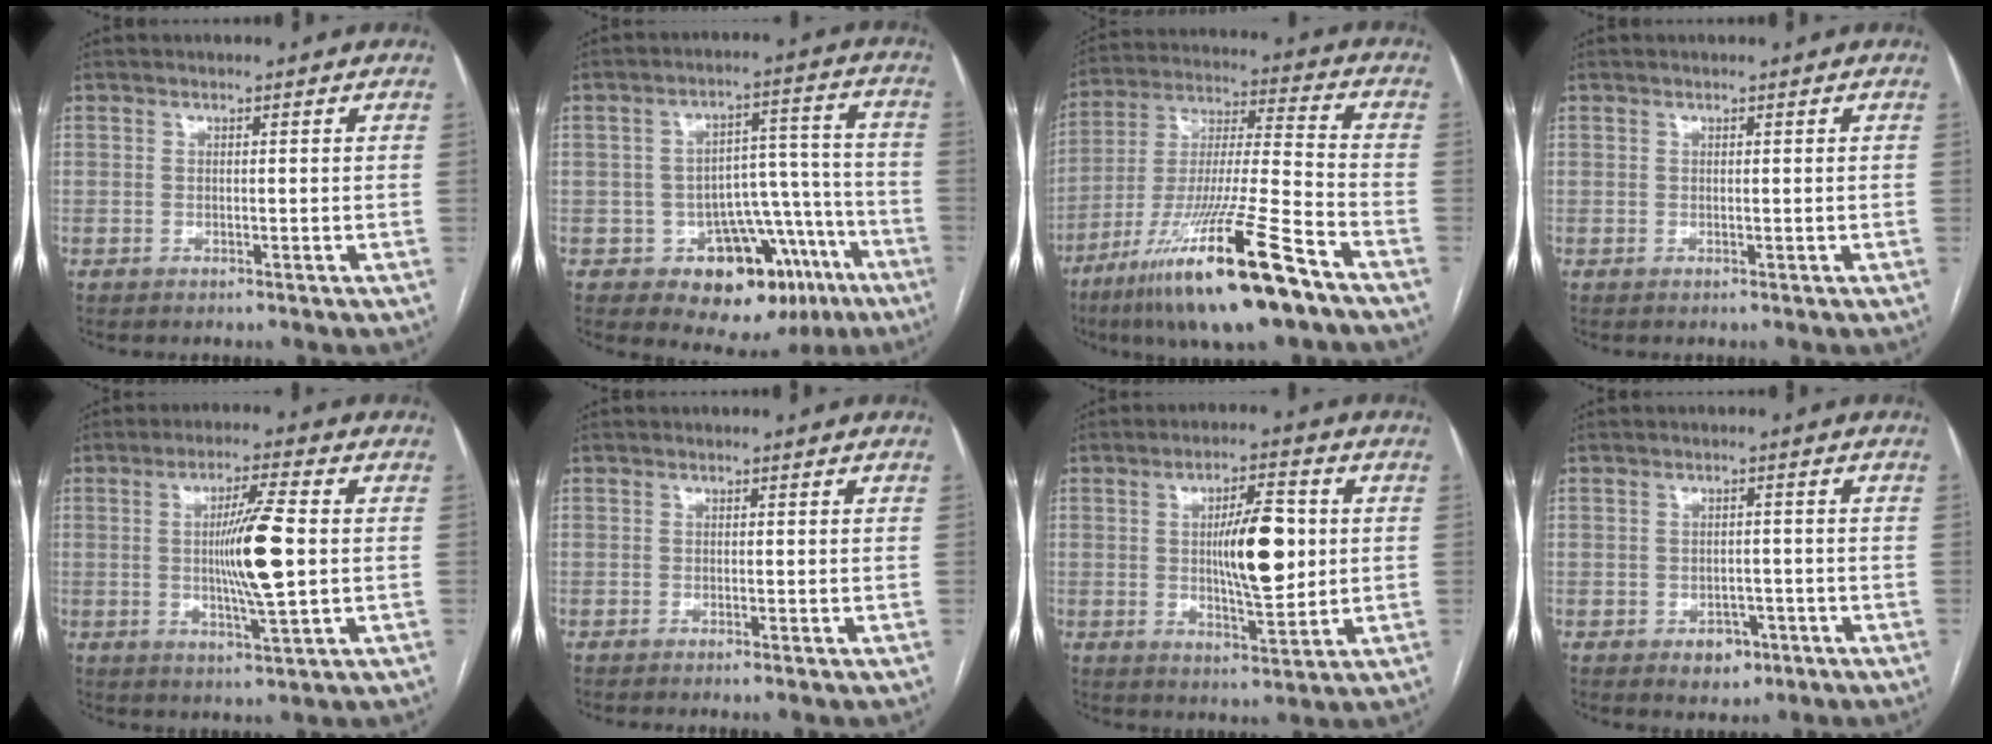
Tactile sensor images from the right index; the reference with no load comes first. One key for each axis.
{"total": 13.6, "fx": -7.5, "fy": 8.9, "fz": 6.9, "tx": -0.045, "ty": 0.071, "tz": -0.092}
{"total": 21.2, "fx": -13.2, "fy": 1.0, "fz": 16.5, "tx": -0.307, "ty": -0.044, "tz": -0.238}
{"total": 0.0}
{"total": 9.3, "fx": 0.1, "fy": 0.6, "fz": 9.3, "tx": -0.162, "ty": 0.000, "tz": 0.001}
{"total": 0.9, "fx": -0.6, "fy": -0.3, "fz": 0.6, "tx": -0.010, "ty": 0.002, "tz": -0.011}
{"total": 10.1, "fx": 0.8, "fy": 2.4, "fz": 9.8, "tx": -0.161, "ty": 0.006, "tz": 0.016}
{"total": 3.7, "fx": -1.9, "fy": 2.7, "fz": 1.7, "tx": -0.011, "ty": 0.007, "tz": -0.018}